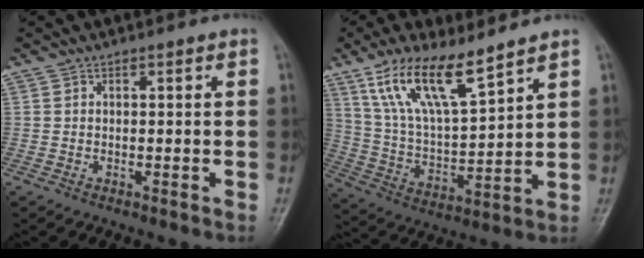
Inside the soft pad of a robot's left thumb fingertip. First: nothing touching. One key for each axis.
{"total": 14.6, "fx": 9.8, "fy": 4.0, "fz": 10.0, "tx": -0.172, "ty": -0.047, "tz": 0.202}